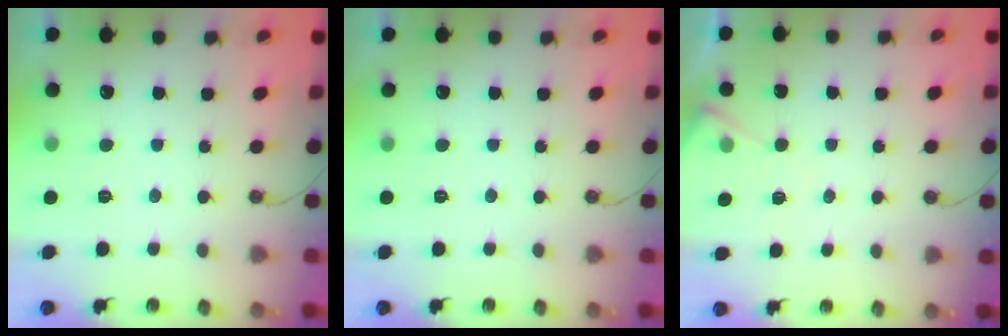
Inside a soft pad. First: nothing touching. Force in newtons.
{"total": 0.0}
{"total": 7.0, "press": 6.9, "slide": 0.6}